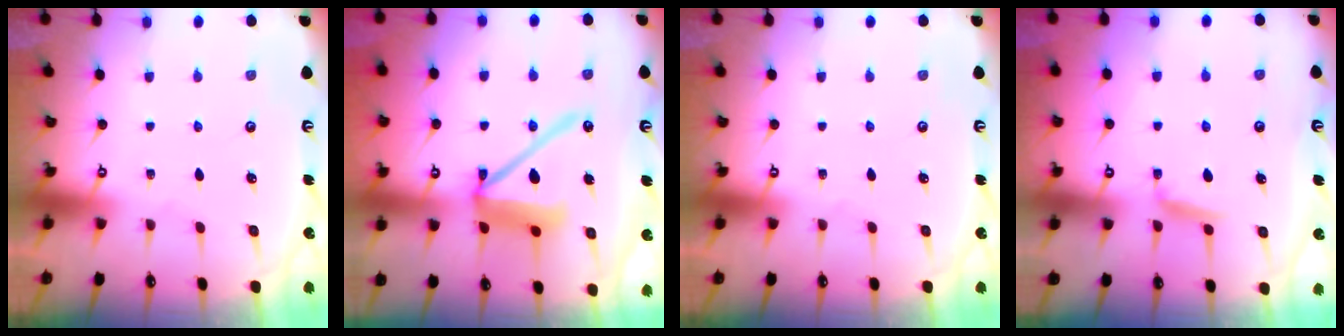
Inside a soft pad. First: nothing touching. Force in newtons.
{"total": 14.2, "press": 14.0, "slide": 2.1}
{"total": 0.0}
{"total": 6.2, "press": 6.1, "slide": 1.0}